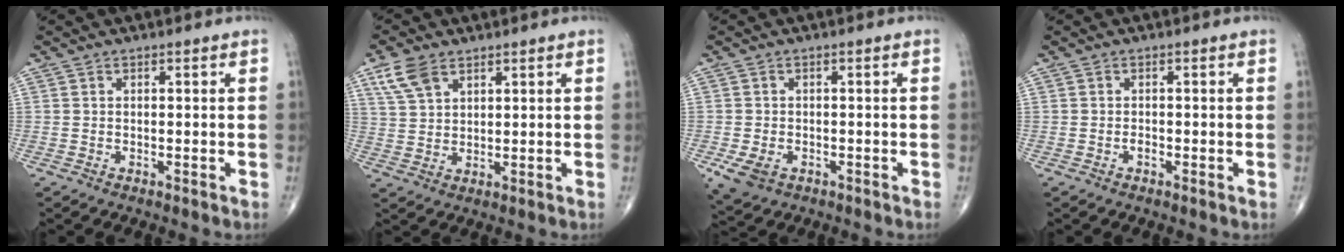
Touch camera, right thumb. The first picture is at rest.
{"total": 6.3, "force": [3.7, 3.5, 3.6], "torque": [-0.068, -0.008, 0.079]}
{"total": 5.0, "force": [-2.0, 3.5, 2.9], "torque": [-0.058, -0.001, -0.026]}
{"total": 0.8, "force": [-0.4, 0.5, 0.5], "torque": [-0.007, 0.001, -0.010]}